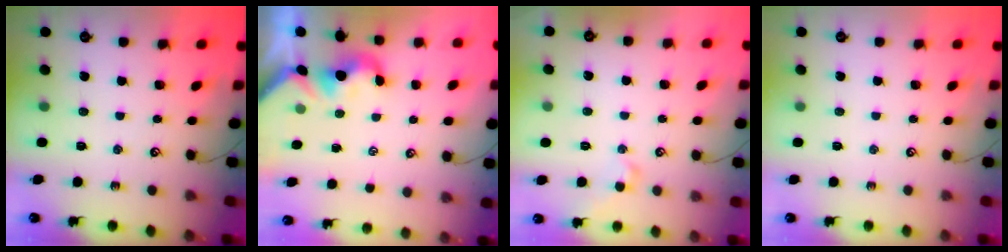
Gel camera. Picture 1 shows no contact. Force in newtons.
{"total": 1.2, "press": 1.1, "slide": 0.2}
{"total": 1.6, "press": 1.3, "slide": 0.8}
{"total": 0.0}